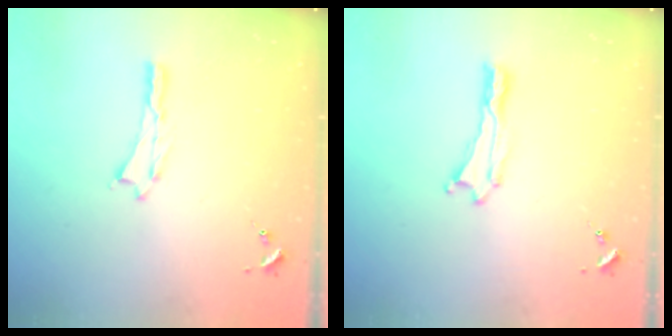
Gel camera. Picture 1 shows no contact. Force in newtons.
{"total": 0.0}